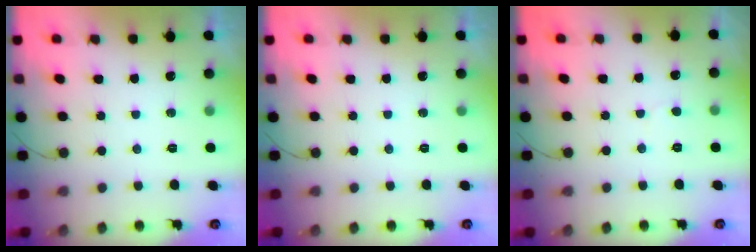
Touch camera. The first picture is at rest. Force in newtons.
{"total": 0.0}
{"total": 2.6, "press": 2.6, "slide": 0.2}